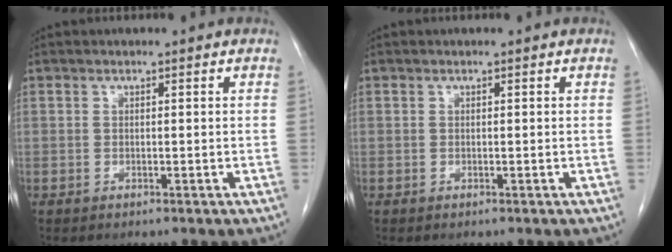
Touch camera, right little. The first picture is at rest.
{"total": 0.0}